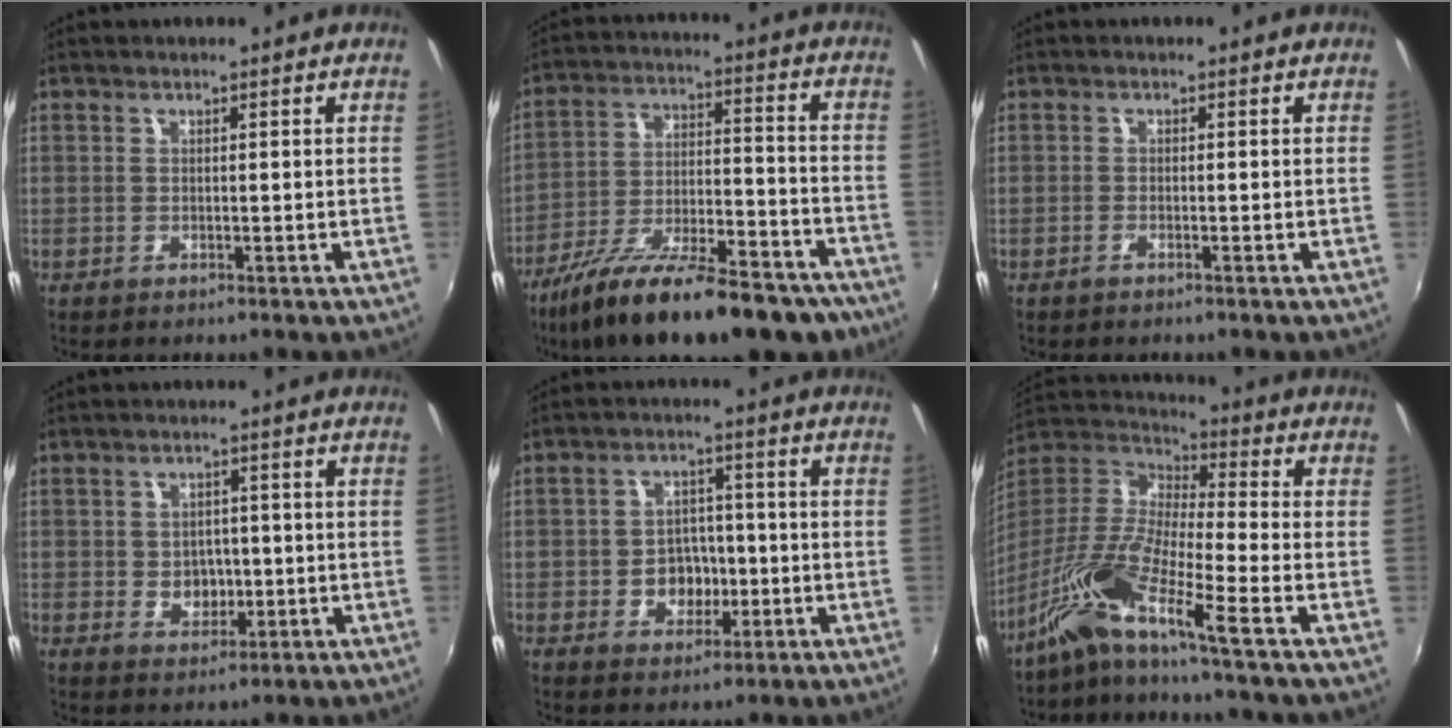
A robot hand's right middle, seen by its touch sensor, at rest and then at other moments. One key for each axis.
{"total": 26.2, "fx": -19.6, "fy": 8.2, "fz": 15.3, "tx": -0.261, "ty": -0.039, "tz": -0.289}
{"total": 0.8, "fx": -0.7, "fy": 0.0, "fz": 0.5, "tx": -0.012, "ty": -0.001, "tz": -0.017}
{"total": 4.3, "fx": -0.5, "fy": 3.7, "fz": 2.2, "tx": -0.038, "ty": 0.002, "tz": -0.002}
{"total": 6.0, "fx": -1.6, "fy": 5.0, "fz": 3.1, "tx": -0.059, "ty": 0.011, "tz": -0.018}
{"total": 11.7, "fx": -7.9, "fy": -0.2, "fz": 8.7, "tx": -0.168, "ty": -0.004, "tz": -0.168}